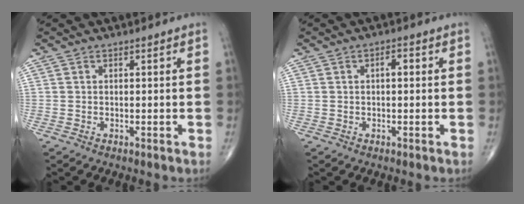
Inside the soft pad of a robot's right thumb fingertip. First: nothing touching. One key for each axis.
{"total": 1.9, "fx": 0.3, "fy": 0.9, "fz": 1.7, "tx": -0.017, "ty": 0.004, "tz": -0.001}